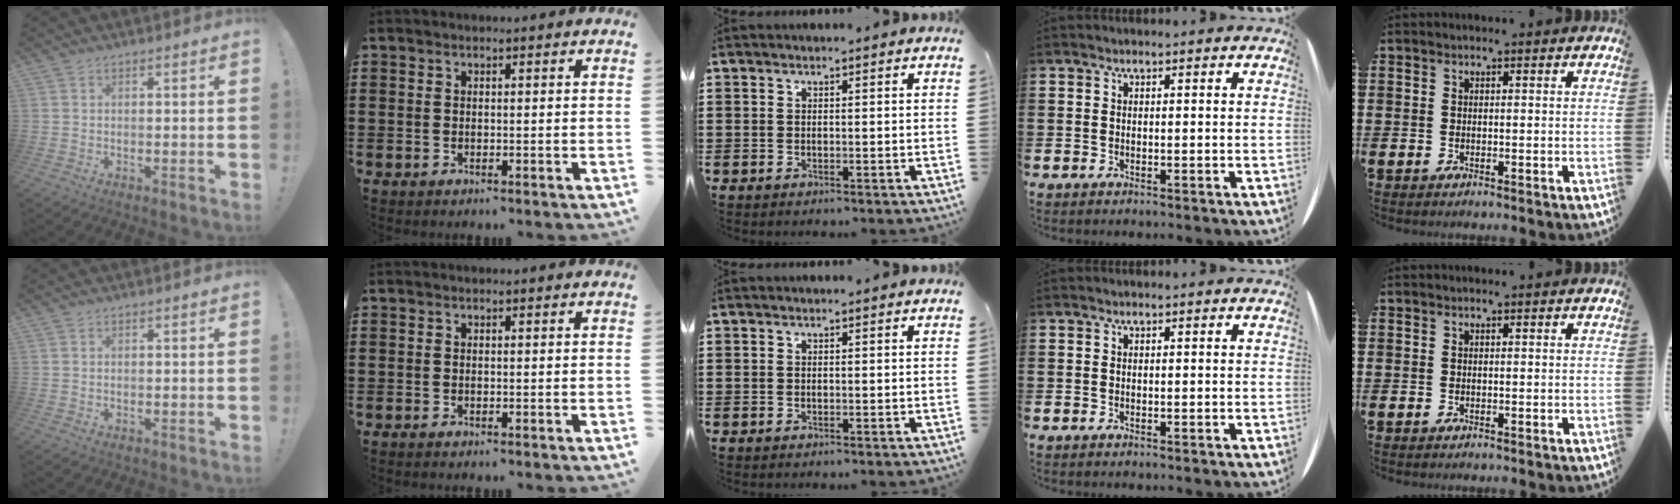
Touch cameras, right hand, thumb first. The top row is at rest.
{}